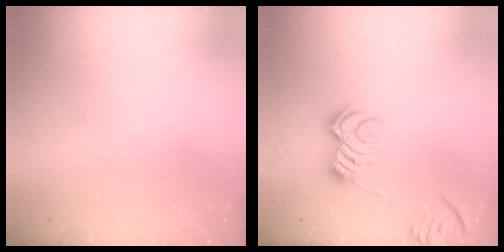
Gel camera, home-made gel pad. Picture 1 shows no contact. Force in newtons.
{"total": 10.7, "press": 10.7, "slide": 0.3}